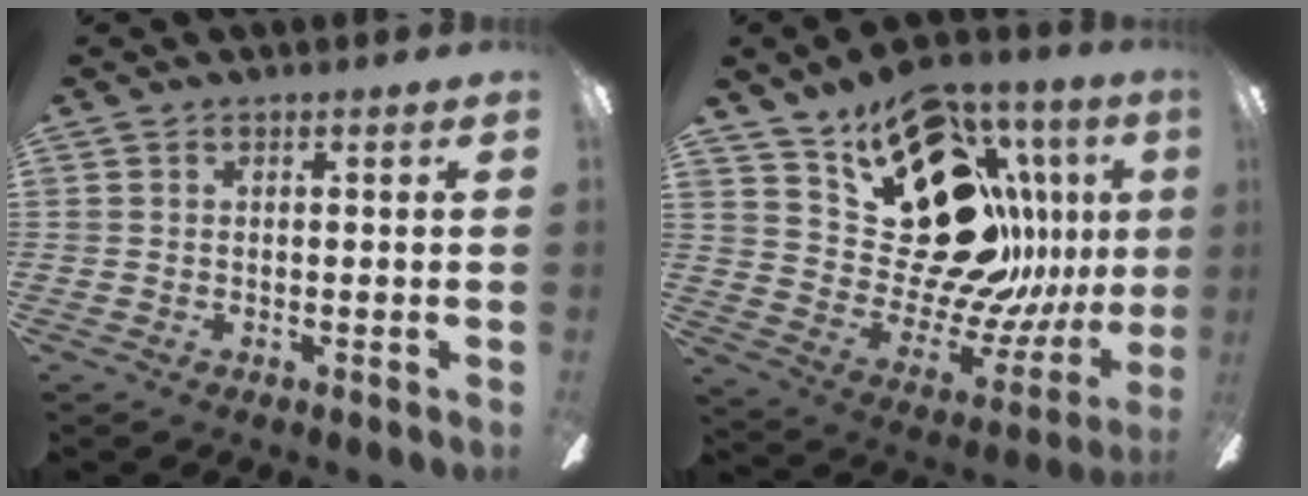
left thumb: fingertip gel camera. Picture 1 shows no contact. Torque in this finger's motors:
{"motor_torque": [0.60, 0.63, 1.31, -1.49, 0.19]}